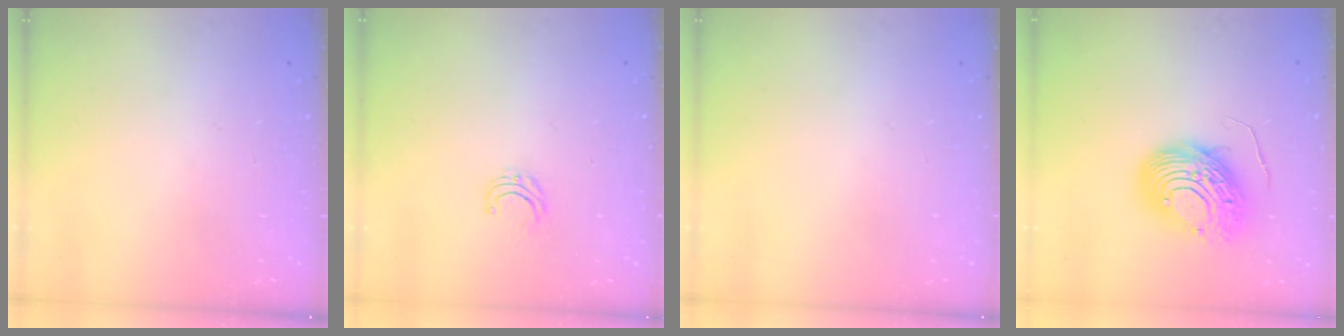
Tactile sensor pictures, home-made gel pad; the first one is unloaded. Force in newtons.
{"total": 4.0, "press": 4.0, "slide": 0.3}
{"total": 0.0}
{"total": 12.5, "press": 12.4, "slide": 1.3}